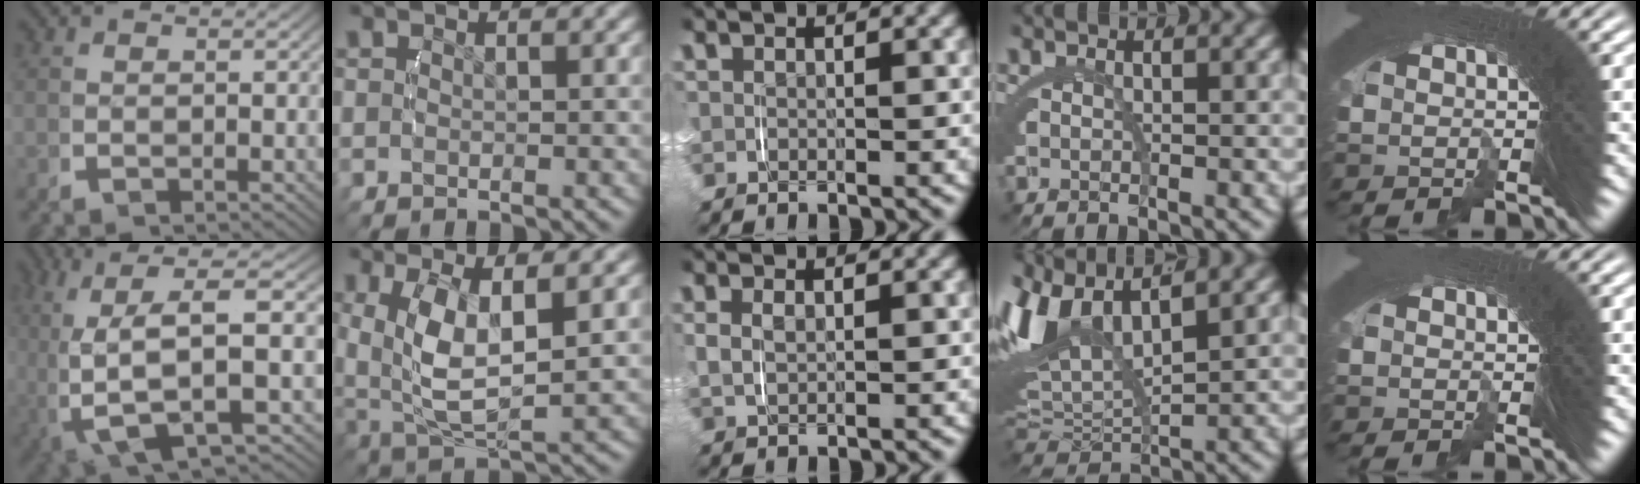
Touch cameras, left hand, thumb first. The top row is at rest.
{"thumb": {"total": 11.8, "force": [-2.4, 6.3, 9.8], "torque": [-0.199, -0.039, -0.029]}, "index": {"total": 7.5, "force": [0.4, 4.5, 6.0], "torque": [-0.137, -0.027, 0.027]}, "middle": {"total": 0.8, "force": [0.3, 0.0, 0.7], "torque": [-0.015, -0.002, 0.012]}, "ring": {"total": 10.7, "force": [3.5, 6.8, 7.5], "torque": [-0.184, -0.005, 0.064]}, "little": {"total": 0.5, "force": [-0.5, -0.1, -0.2], "torque": [-0.005, -0.012, -0.004]}}